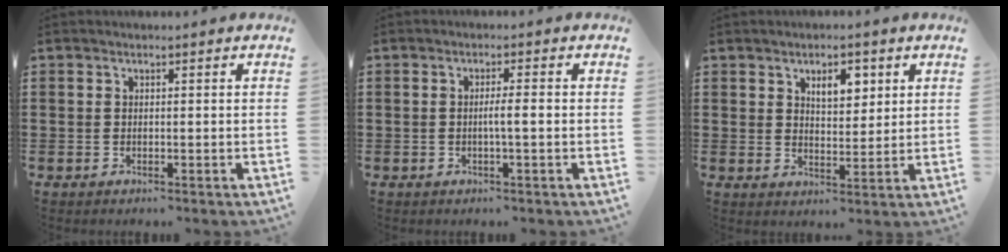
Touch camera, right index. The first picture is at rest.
{"total": 2.4, "force": [-0.4, 0.0, 2.4], "torque": [-0.041, -0.003, -0.009]}
{"total": 4.6, "force": [2.3, 2.4, 3.2], "torque": [-0.048, 0.001, 0.033]}